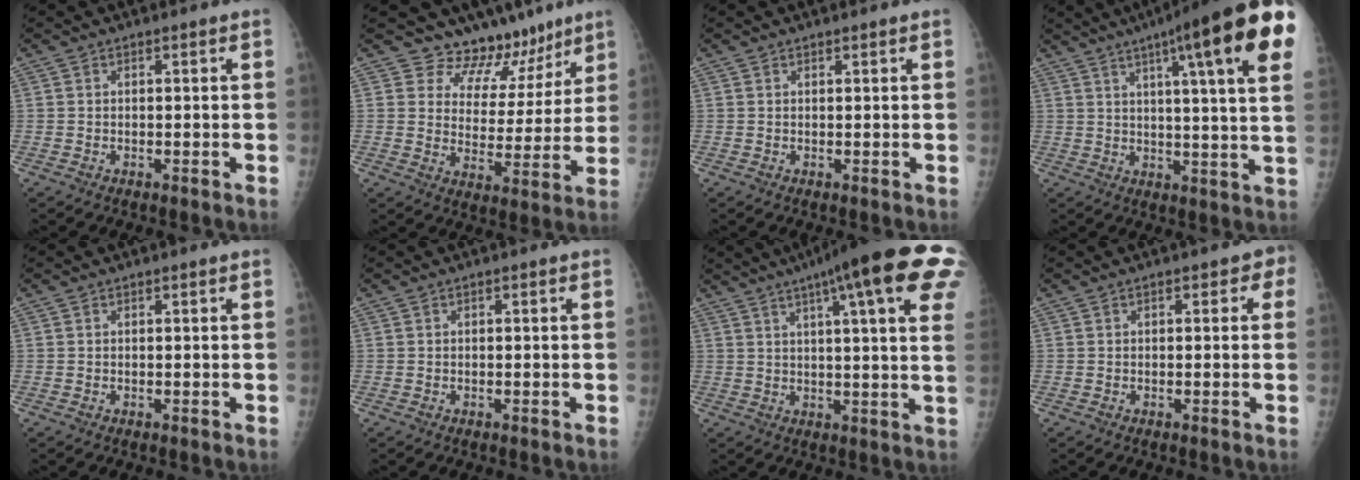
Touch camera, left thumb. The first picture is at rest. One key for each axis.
{"total": 11.3, "fx": 9.6, "fy": 5.7, "fz": 1.0, "tx": 0.028, "ty": -0.078, "tz": 0.137}
{"total": 0.5, "fx": 0.5, "fy": 0.0, "fz": 0.0, "tx": -0.003, "ty": -0.003, "tz": 0.008}
{"total": 23.4, "fx": 11.8, "fy": 2.7, "fz": 20.0, "tx": -0.258, "ty": -0.018, "tz": 0.142}
{"total": 0.0}
{"total": 0.0}
{"total": 23.6, "fx": 12.3, "fy": 3.9, "fz": 19.8, "tx": -0.254, "ty": 0.005, "tz": 0.150}
{"total": 2.2, "fx": 0.7, "fy": 1.3, "fz": 1.6, "tx": 0.004, "ty": 0.004, "tz": 0.001}